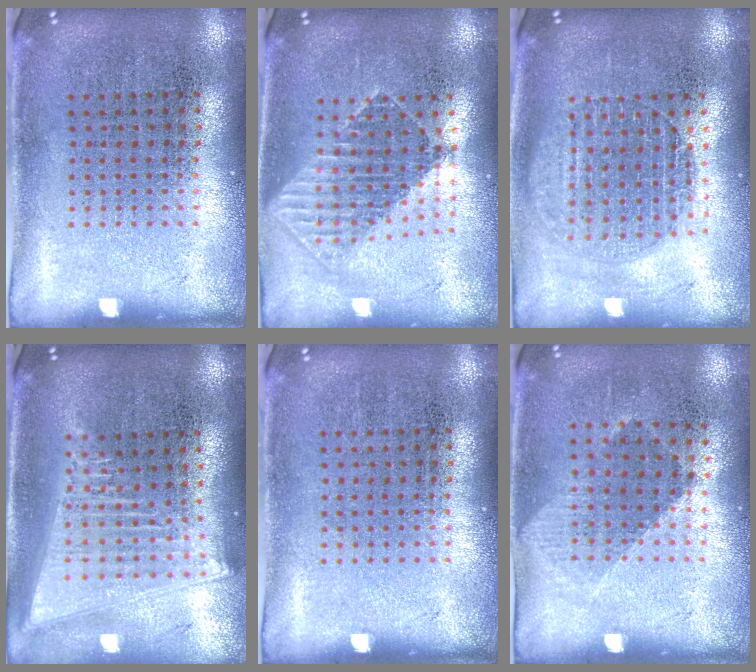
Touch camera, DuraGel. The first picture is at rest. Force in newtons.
{"total": 1.7, "press": 1.4, "slide": 1.1}
{"total": 1.6, "press": 1.4, "slide": 0.7}
{"total": 2.1, "press": 1.8, "slide": 1.1}
{"total": 0.0}
{"total": 0.9, "press": 0.8, "slide": 0.5}